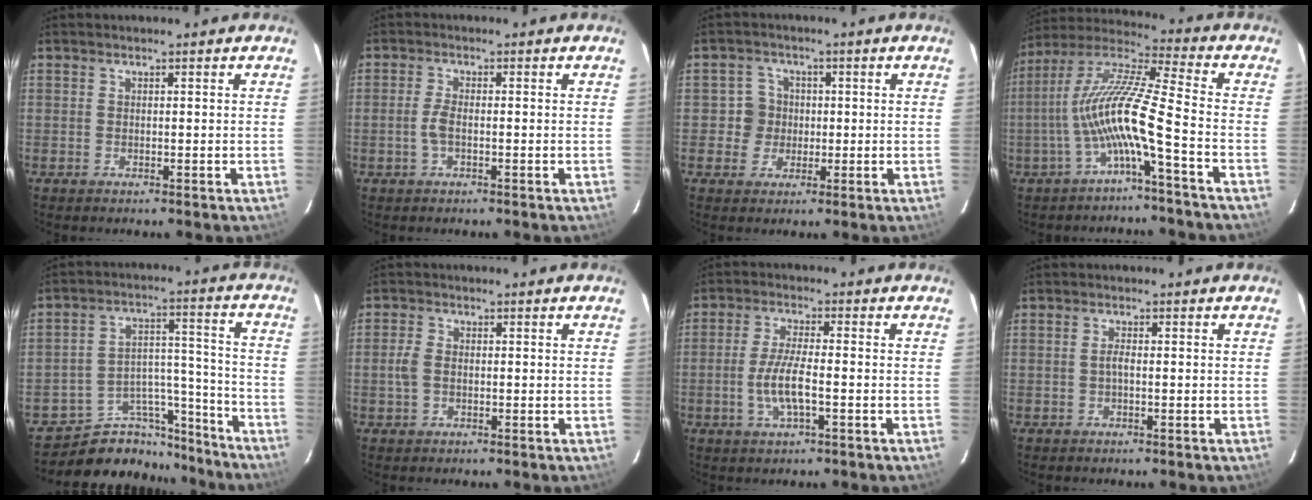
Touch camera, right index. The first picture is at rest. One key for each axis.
{"total": 2.6, "fx": -0.8, "fy": 0.9, "fz": 2.4, "tx": -0.054, "ty": 0.000, "tz": -0.015}
{"total": 4.4, "fx": -0.1, "fy": 4.3, "fz": 0.3, "tx": 0.004, "ty": 0.012, "tz": -0.005}
{"total": 12.4, "fx": -4.4, "fy": -0.4, "fz": 11.6, "tx": -0.228, "ty": 0.010, "tz": -0.089}
{"total": 15.3, "fx": -13.5, "fy": 7.0, "fz": 1.3, "tx": -0.018, "ty": 0.076, "tz": -0.200}
{"total": 3.1, "fx": -0.5, "fy": 2.2, "fz": 2.2, "tx": -0.053, "ty": 0.003, "tz": -0.007}
{"total": 6.6, "fx": -1.8, "fy": 1.5, "fz": 6.2, "tx": -0.127, "ty": -0.004, "tz": -0.036}
{"total": 1.2, "fx": -0.2, "fy": 0.3, "fz": 1.1, "tx": -0.023, "ty": 0.003, "tz": -0.006}